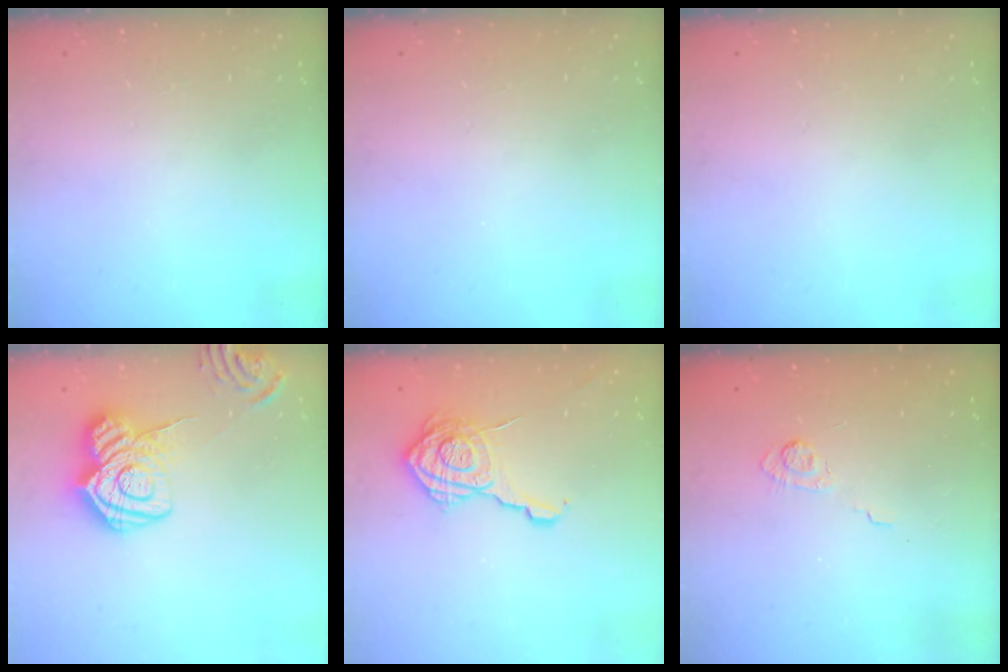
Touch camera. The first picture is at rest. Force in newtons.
{"total": 0.0}
{"total": 0.0}
{"total": 16.9, "press": 16.8, "slide": 1.1}
{"total": 17.7, "press": 17.6, "slide": 0.9}
{"total": 3.0, "press": 2.6, "slide": 1.6}